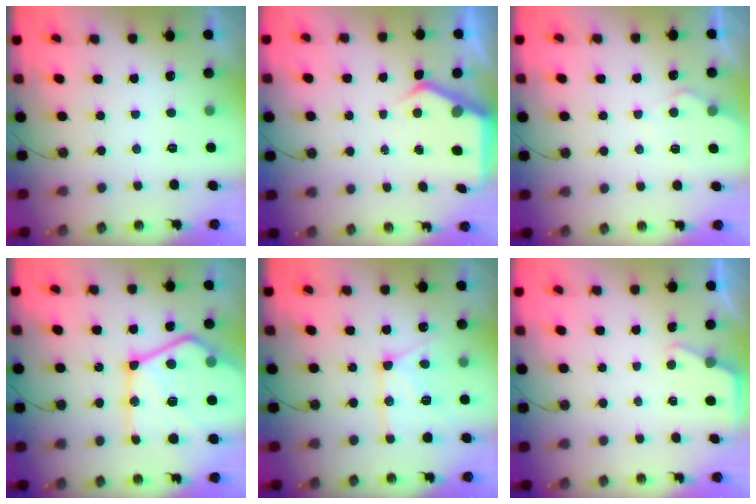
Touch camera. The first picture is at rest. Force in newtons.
{"total": 4.9, "press": 4.9, "slide": 0.3}
{"total": 5.7, "press": 5.6, "slide": 0.7}
{"total": 29.0, "press": 28.8, "slide": 3.0}
{"total": 14.9, "press": 14.8, "slide": 1.2}
{"total": 2.7, "press": 2.7, "slide": 0.4}